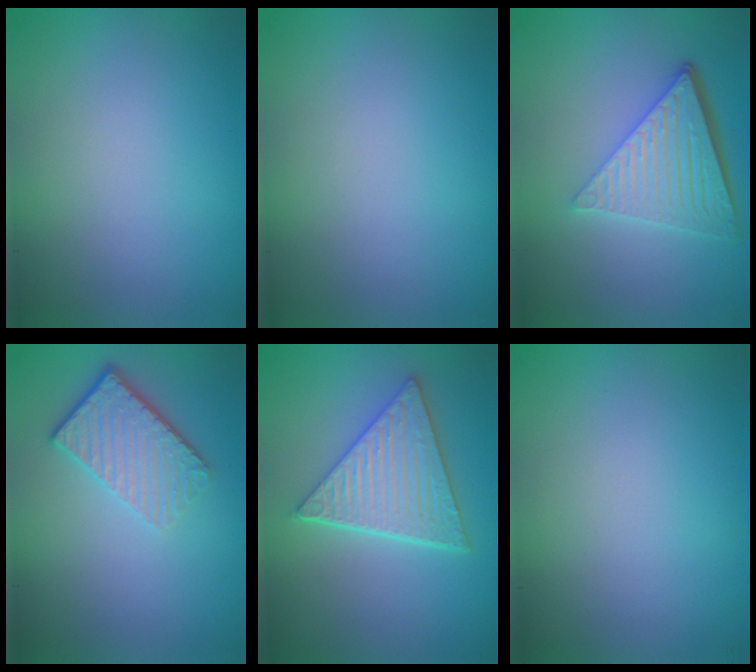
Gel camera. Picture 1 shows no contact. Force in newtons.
{"total": 0.0}
{"total": 6.5, "press": 4.4, "slide": 4.8}
{"total": 3.6, "press": 2.7, "slide": 2.4}
{"total": 5.6, "press": 4.5, "slide": 3.3}
{"total": 0.0}